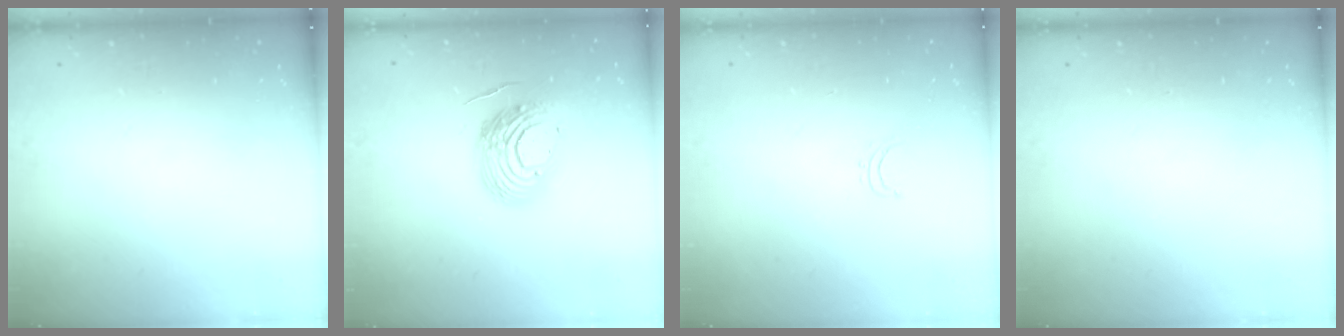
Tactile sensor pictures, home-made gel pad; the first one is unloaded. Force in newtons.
{"total": 13.7, "press": 13.7, "slide": 1.6}
{"total": 3.7, "press": 3.7, "slide": 0.3}
{"total": 0.0}